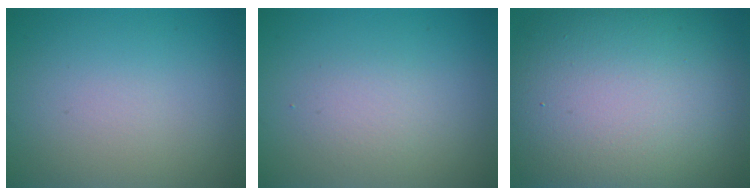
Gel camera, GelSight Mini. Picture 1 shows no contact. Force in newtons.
{"total": 1.6, "press": 1.6, "slide": 0.2}
{"total": 17.7, "press": 17.6, "slide": 1.5}